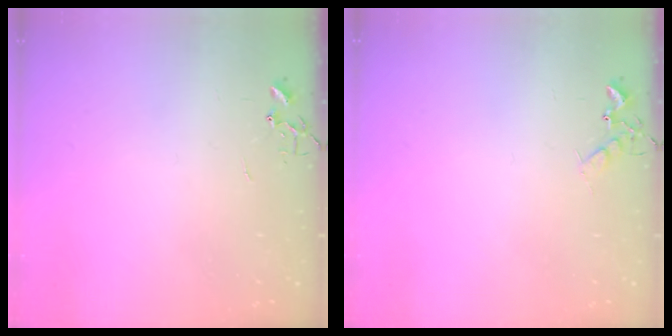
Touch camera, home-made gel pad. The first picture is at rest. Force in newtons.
{"total": 5.8, "press": 5.7, "slide": 0.6}